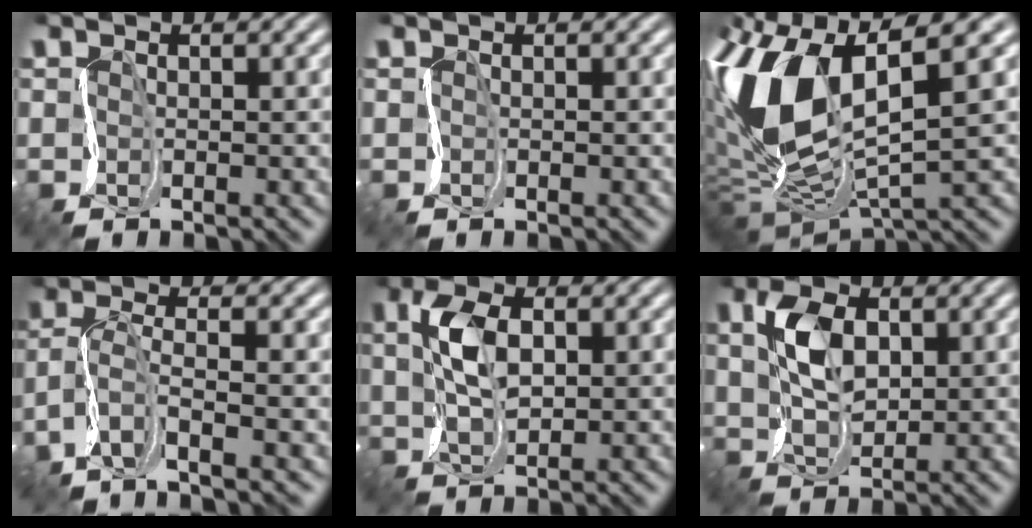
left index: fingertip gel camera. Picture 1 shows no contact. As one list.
[{"total": 0.0}, {"total": 12.9, "force": [0.5, 6.1, 11.3], "torque": [-0.251, -0.013, 0.012]}, {"total": 4.0, "force": [-2.2, 0.8, 3.2], "torque": [-0.081, -0.001, -0.055]}, {"total": 4.0, "force": [1.3, 1.9, 3.2], "torque": [-0.076, 0.011, 0.020]}, {"total": 4.3, "force": [1.6, 2.4, 3.2], "torque": [-0.076, 0.010, 0.027]}]